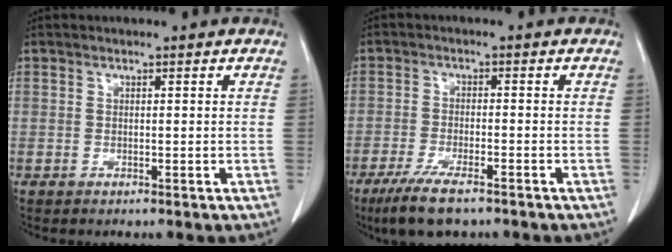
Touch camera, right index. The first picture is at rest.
{"total": 7.7, "force": [-5.5, 1.5, 5.2], "torque": [-0.096, -0.018, -0.091]}